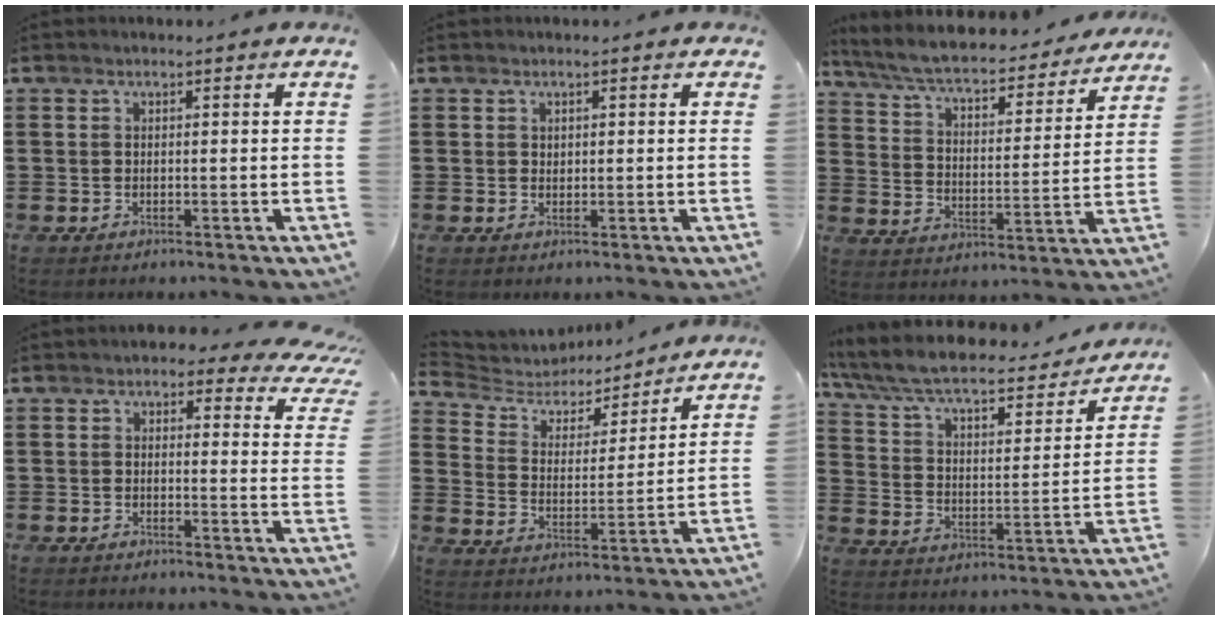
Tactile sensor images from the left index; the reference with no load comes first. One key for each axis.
{"total": 1.0, "fx": 0.6, "fy": 0.7, "fz": 0.1, "tx": -0.005, "ty": 0.005, "tz": 0.012}
{"total": 6.3, "fx": 5.7, "fy": 0.7, "fz": 2.6, "tx": -0.078, "ty": -0.041, "tz": 0.092}
{"total": 3.1, "fx": 2.1, "fy": 1.9, "fz": 1.3, "tx": -0.021, "ty": -0.007, "tz": 0.033}
{"total": 4.5, "fx": 4.1, "fy": 1.9, "fz": 0.6, "tx": -0.044, "ty": -0.026, "tz": 0.062}
{"total": 6.9, "fx": 6.1, "fy": 0.9, "fz": 3.1, "tx": -0.088, "ty": -0.047, "tz": 0.098}